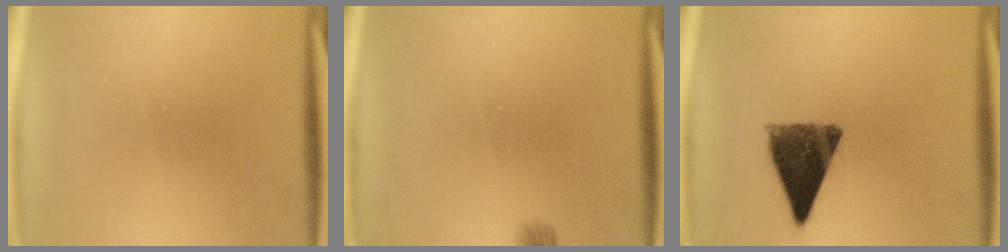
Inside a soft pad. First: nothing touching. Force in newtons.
{"total": 1.3}
{"total": 10.2}